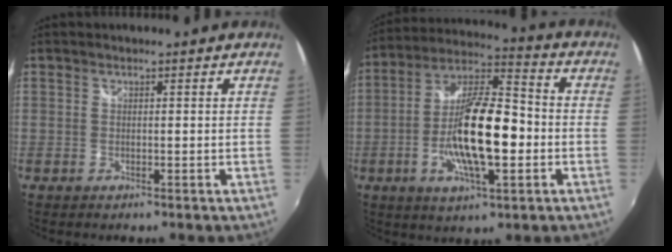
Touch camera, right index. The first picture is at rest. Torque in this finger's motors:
{"motor_torque": [1.31, -0.83, 1.05, 0.21]}